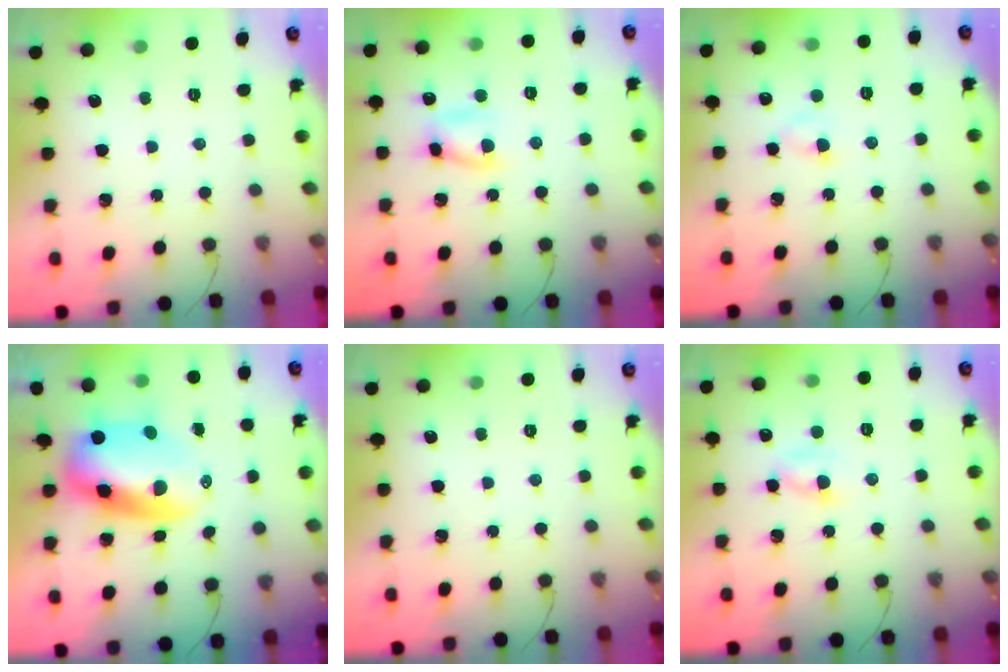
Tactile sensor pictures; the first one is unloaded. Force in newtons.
{"total": 6.3, "press": 6.3, "slide": 0.6}
{"total": 2.6, "press": 2.3, "slide": 1.2}
{"total": 9.6, "press": 9.2, "slide": 2.8}
{"total": 0.0}
{"total": 2.8, "press": 2.6, "slide": 1.1}